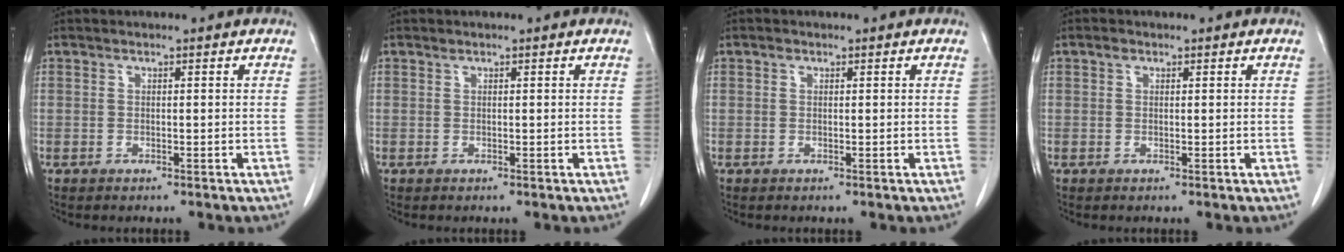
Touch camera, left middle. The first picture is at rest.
{"total": 0.0}
{"total": 0.5, "force": [0.3, 0.4, 0.2], "torque": [-0.002, 0.004, 0.003]}
{"total": 0.8, "force": [0.4, 0.6, 0.3], "torque": [-0.006, 0.006, 0.007]}